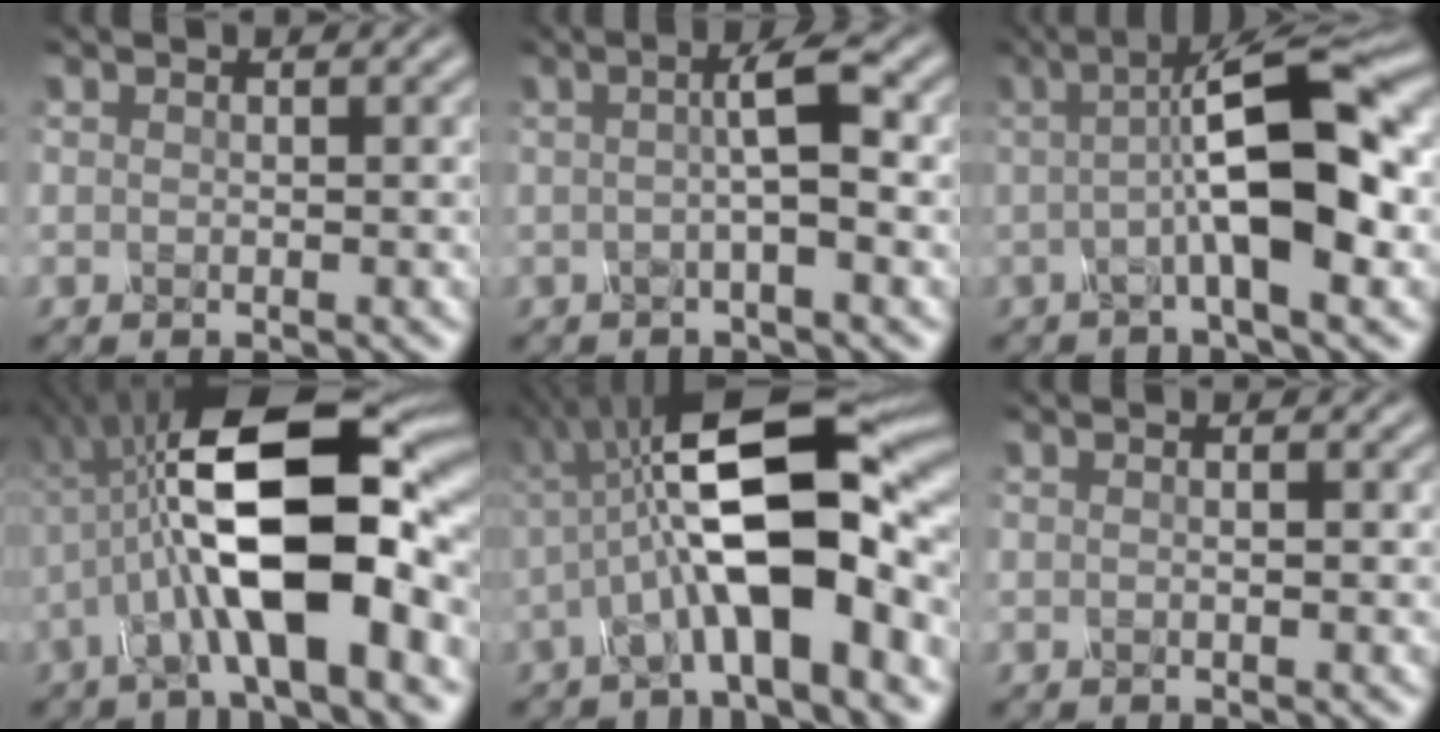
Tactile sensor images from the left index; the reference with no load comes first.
{"total": 3.8, "force": [0.4, 0.6, 3.7], "torque": [-0.057, 0.003, 0.001]}
{"total": 9.2, "force": [0.2, 2.1, 8.9], "torque": [-0.129, 0.021, -0.011]}
{"total": 13.7, "force": [-1.0, 5.4, 12.6], "torque": [-0.200, 0.011, -0.029]}
{"total": 13.6, "force": [-0.9, 4.9, 12.6], "torque": [-0.204, 0.014, -0.027]}
{"total": 1.9, "force": [0.6, 1.0, 1.6], "torque": [0.001, 0.002, -0.016]}